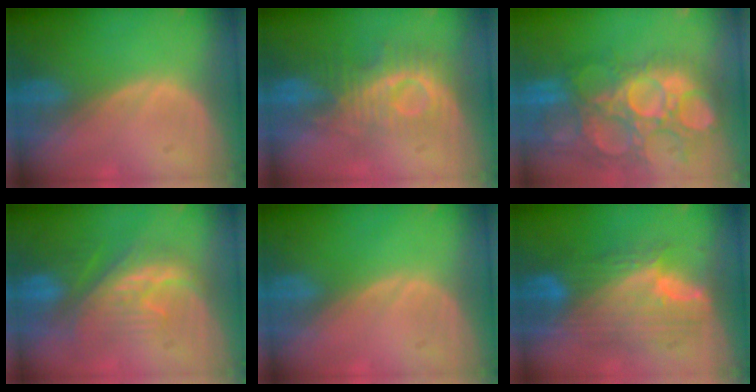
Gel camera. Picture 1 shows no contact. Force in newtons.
{"total": 9.2, "press": 8.2, "slide": 4.0}
{"total": 13.8, "press": 12.5, "slide": 5.8}
{"total": 9.0, "press": 8.5, "slide": 3.0}
{"total": 0.0}
{"total": 10.0, "press": 10.0, "slide": 0.6}